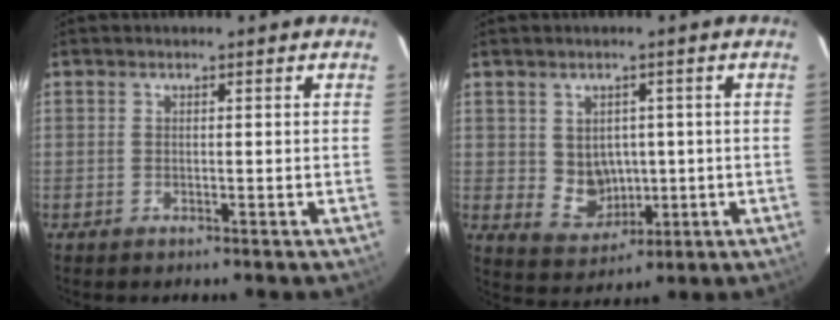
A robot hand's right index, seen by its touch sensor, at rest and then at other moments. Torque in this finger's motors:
{"motor_torque": [0.63, 0.09, 0.09, 0.05]}